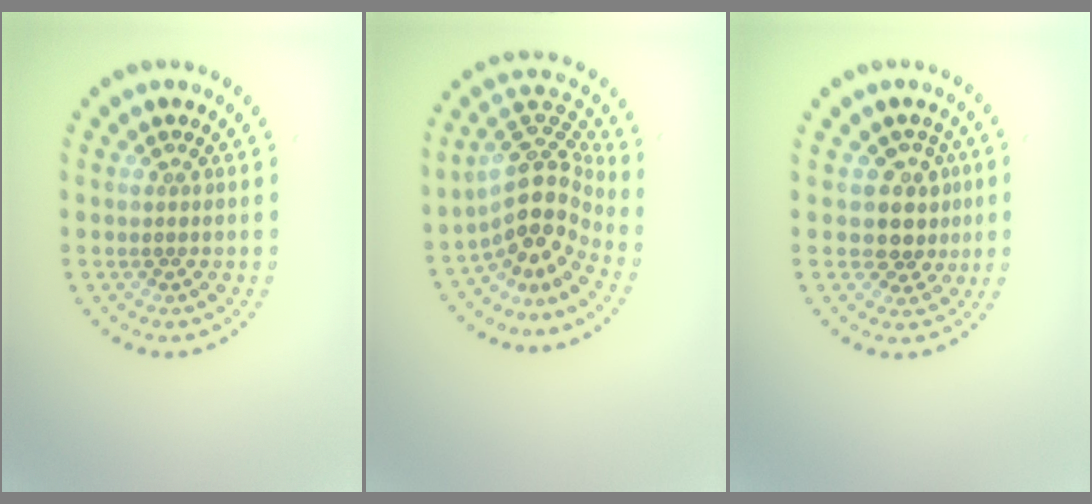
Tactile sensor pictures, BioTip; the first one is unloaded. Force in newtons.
{"total": 5.0, "press": 3.6, "slide": 3.5}
{"total": 3.1, "press": 2.6, "slide": 1.7}